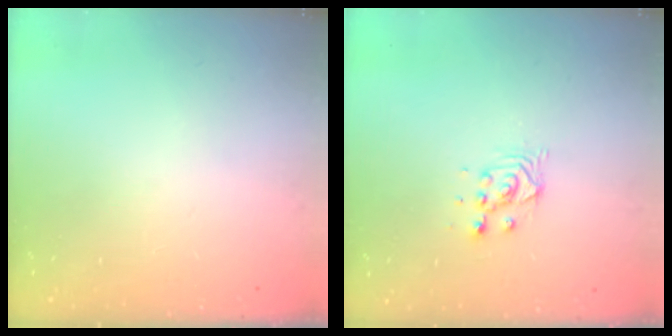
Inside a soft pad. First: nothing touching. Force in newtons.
{"total": 4.4, "press": 4.4, "slide": 0.2}